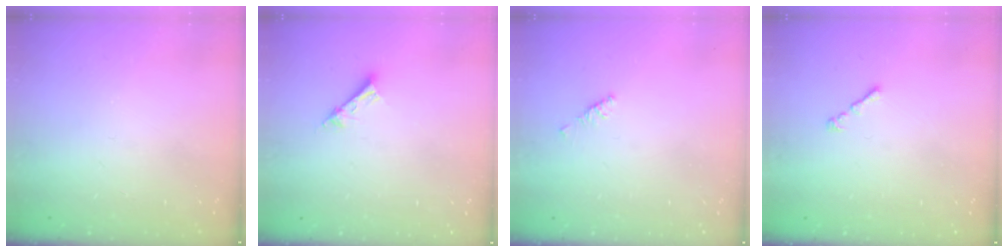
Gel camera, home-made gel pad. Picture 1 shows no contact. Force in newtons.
{"total": 4.3, "press": 4.3, "slide": 0.3}
{"total": 2.1, "press": 2.0, "slide": 0.6}
{"total": 1.0, "press": 0.9, "slide": 0.5}